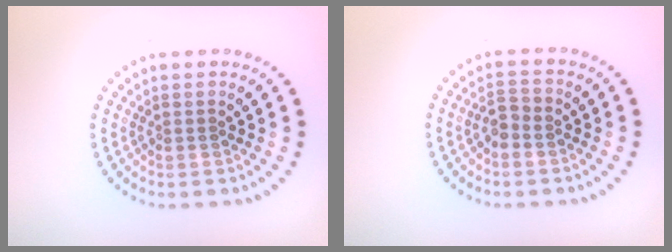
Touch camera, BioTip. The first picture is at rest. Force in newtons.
{"total": 1.6, "press": 1.6, "slide": 0.5}